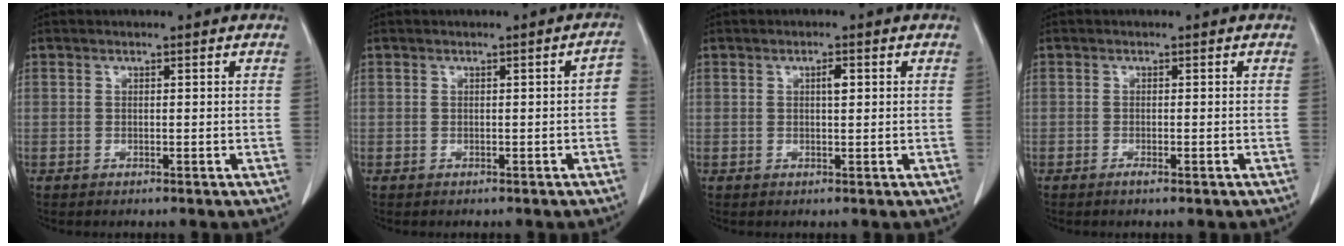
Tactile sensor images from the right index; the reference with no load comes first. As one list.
[{"total": 1.9, "force": [-0.2, 0.5, 1.8], "torque": [-0.018, 0.011, -0.001]}, {"total": 1.6, "force": [0.5, 0.4, 1.5], "torque": [-0.025, 0.002, 0.006]}, {"total": 1.2, "force": [-0.7, 0.1, 0.9], "torque": [-0.015, -0.001, -0.010]}]